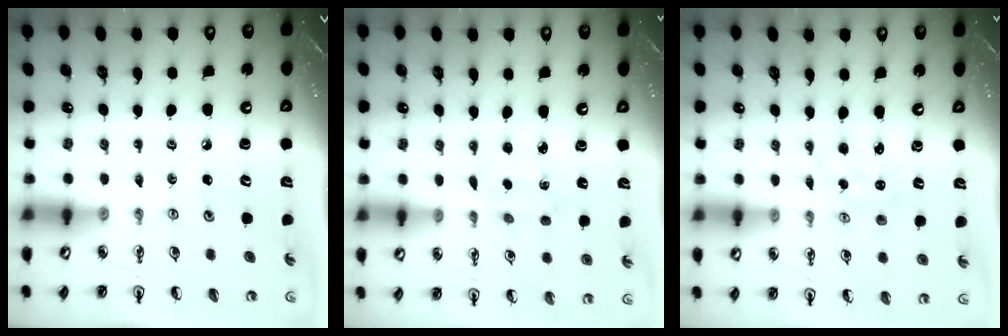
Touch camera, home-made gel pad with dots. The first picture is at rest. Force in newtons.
{"total": 2.5, "press": 2.4, "slide": 0.6}
{"total": 0.8, "press": 0.8, "slide": 0.3}